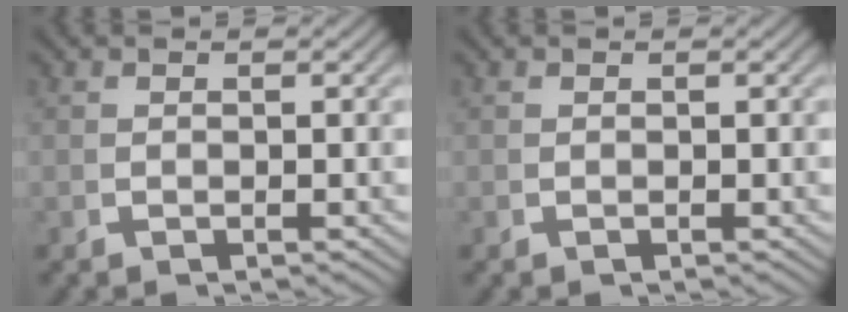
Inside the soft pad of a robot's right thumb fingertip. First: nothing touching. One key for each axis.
{"total": 0.0}